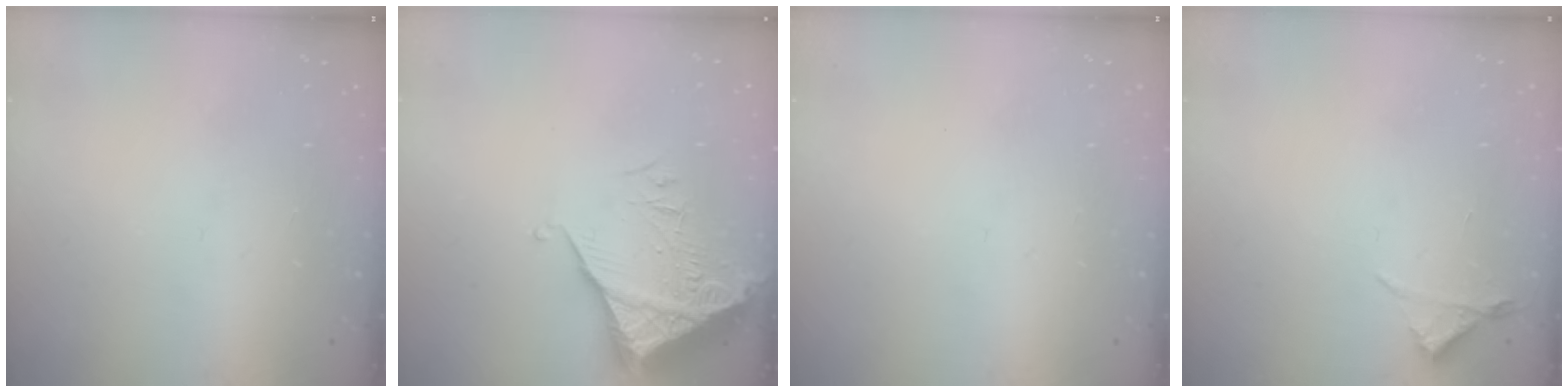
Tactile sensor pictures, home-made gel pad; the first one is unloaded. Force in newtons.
{"total": 6.1, "press": 6.0, "slide": 0.7}
{"total": 0.0}
{"total": 3.0, "press": 2.9, "slide": 0.5}